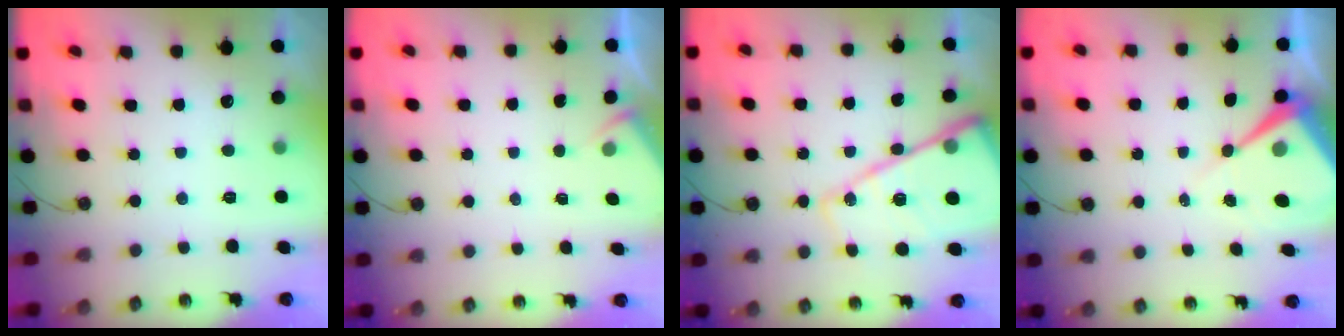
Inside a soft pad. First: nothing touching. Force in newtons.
{"total": 2.1, "press": 2.1, "slide": 0.4}
{"total": 22.1, "press": 22.0, "slide": 2.4}
{"total": 8.2, "press": 8.2, "slide": 0.6}